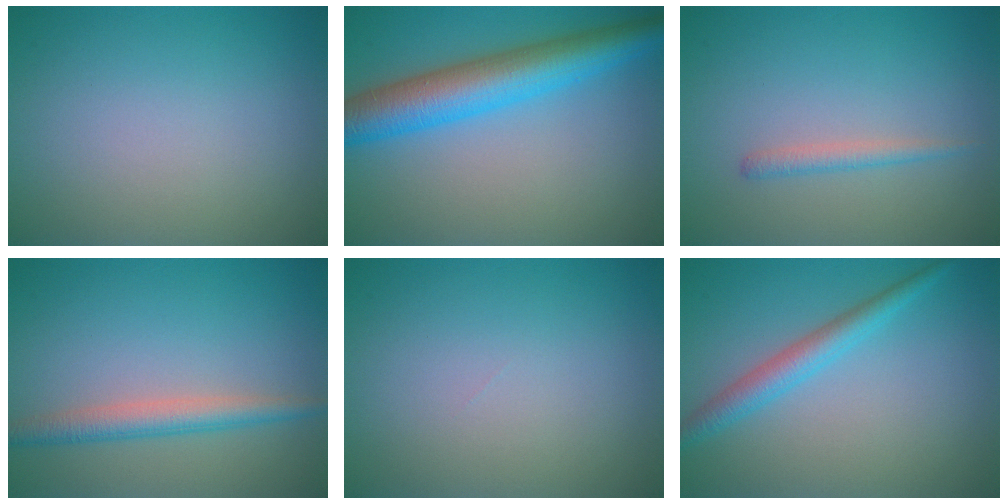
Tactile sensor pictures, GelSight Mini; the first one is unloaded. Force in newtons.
{"total": 7.6, "press": 7.6, "slide": 0.2}
{"total": 1.3, "press": 1.3, "slide": 0.0}
{"total": 2.9, "press": 2.9, "slide": 0.1}
{"total": 0.0}
{"total": 2.9, "press": 2.9, "slide": 0.1}